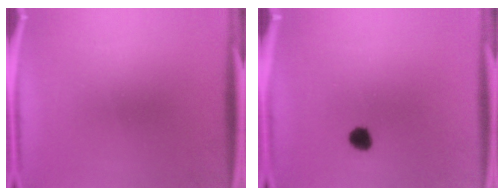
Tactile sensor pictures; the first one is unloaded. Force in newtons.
{"total": 3.0}